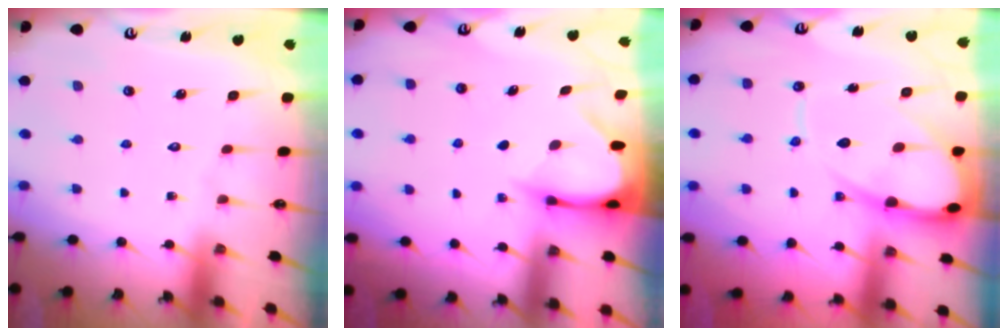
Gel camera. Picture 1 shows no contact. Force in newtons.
{"total": 3.5, "press": 3.5, "slide": 0.3}
{"total": 12.8, "press": 12.8, "slide": 1.2}